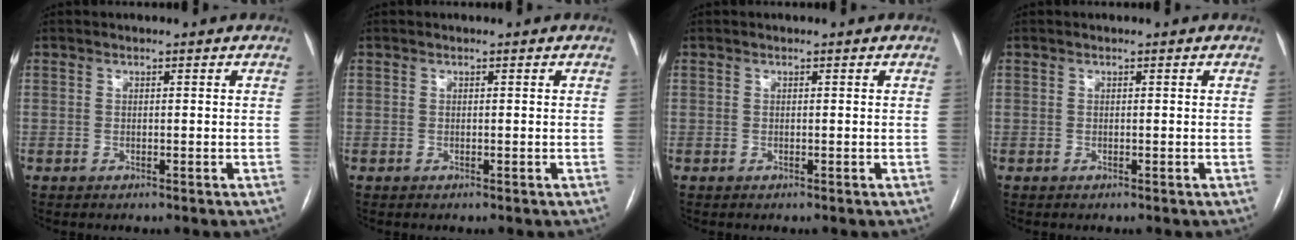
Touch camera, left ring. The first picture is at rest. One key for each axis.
{"total": 0.0}
{"total": 0.0}
{"total": 0.0}